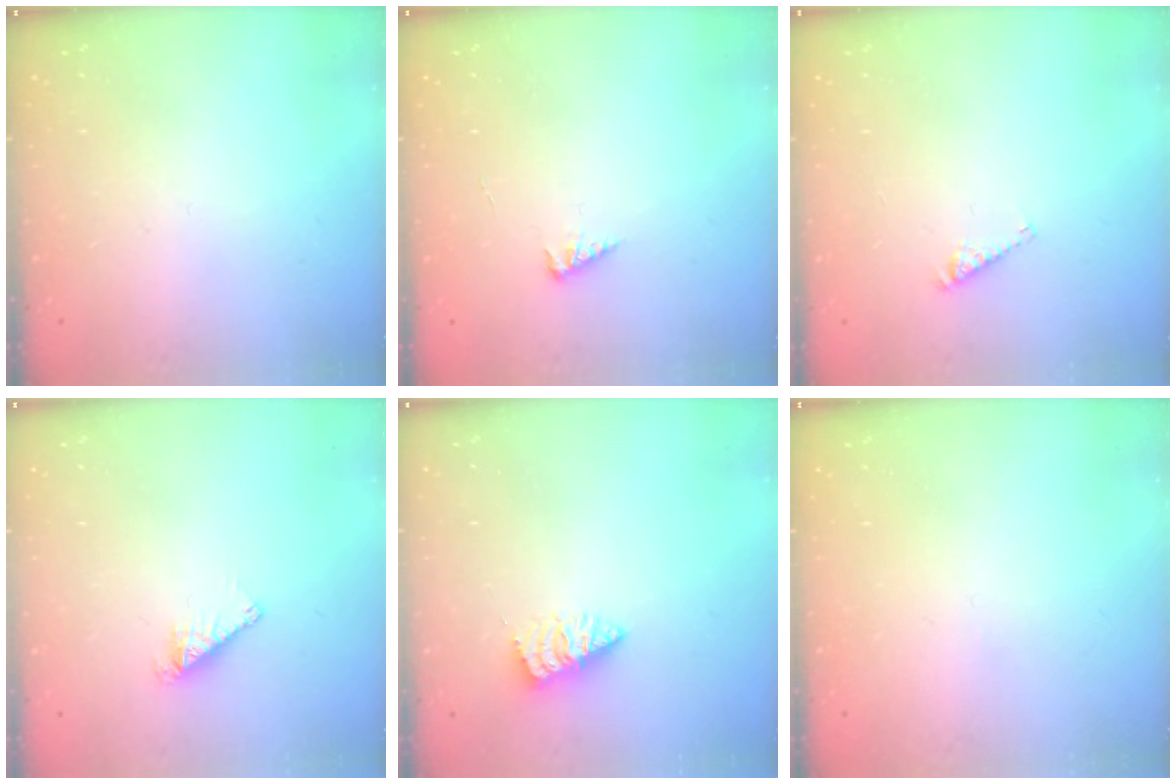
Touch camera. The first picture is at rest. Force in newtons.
{"total": 2.9, "press": 2.9, "slide": 0.6}
{"total": 3.7, "press": 3.7, "slide": 0.4}
{"total": 2.9, "press": 2.9, "slide": 0.2}
{"total": 2.3, "press": 2.3, "slide": 0.1}
{"total": 0.0}